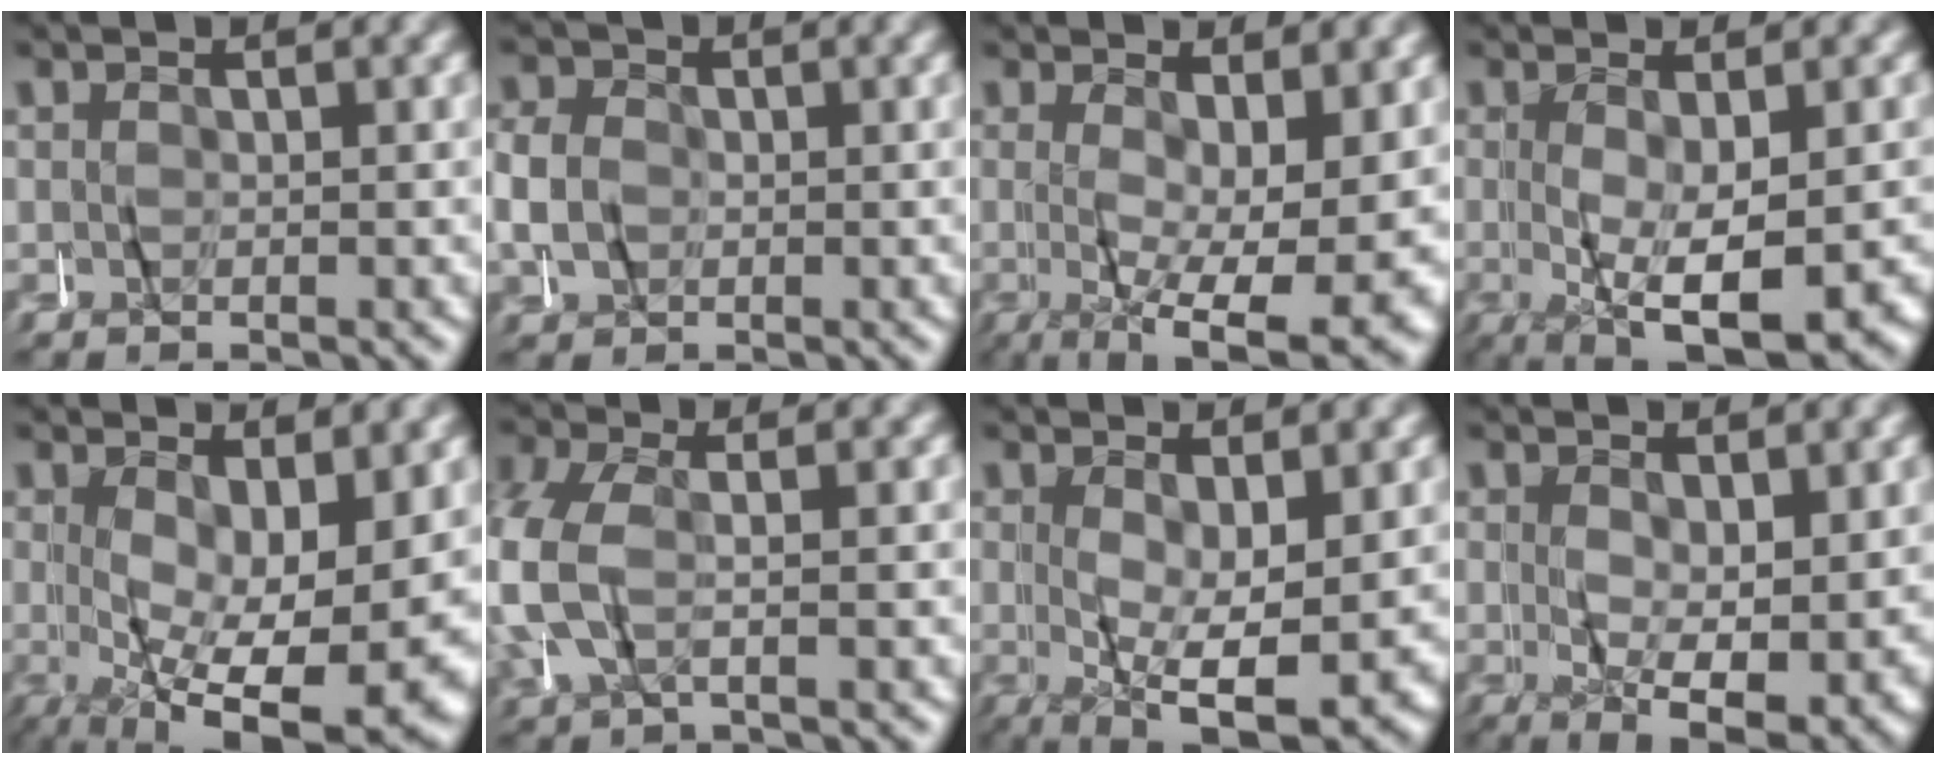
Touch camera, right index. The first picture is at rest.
{"total": 3.5, "force": [-0.5, 3.1, 1.5], "torque": [-0.038, 0.007, -0.012]}
{"total": 7.8, "force": [-1.9, 2.3, 7.2], "torque": [-0.100, -0.025, -0.021]}
{"total": 7.8, "force": [-2.4, 2.9, 6.8], "torque": [-0.104, -0.017, -0.031]}
{"total": 10.4, "force": [-1.7, 3.6, 9.6], "torque": [-0.139, -0.031, -0.010]}
{"total": 4.9, "force": [-0.6, 3.7, 3.2], "torque": [-0.109, -0.010, -0.011]}
{"total": 7.5, "force": [-1.7, 2.9, 6.7], "torque": [-0.099, -0.027, -0.018]}
{"total": 5.7, "force": [-0.6, 1.9, 5.3], "torque": [-0.075, -0.019, -0.005]}